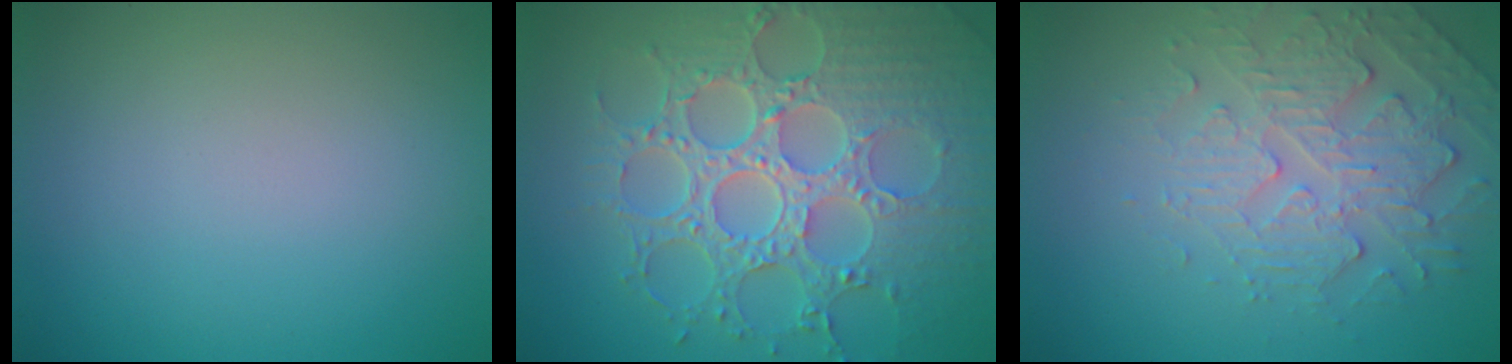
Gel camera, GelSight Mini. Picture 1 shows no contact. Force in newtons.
{"total": 8.8, "press": 6.6, "slide": 5.8}
{"total": 4.8, "press": 3.5, "slide": 3.2}